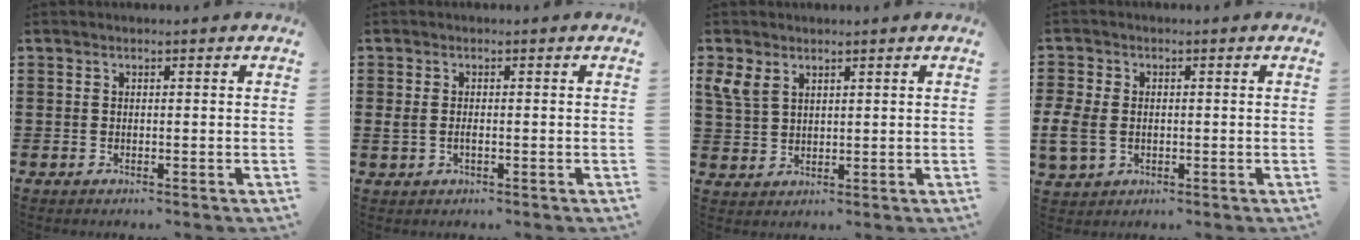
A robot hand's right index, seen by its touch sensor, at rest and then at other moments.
{"total": 0.9, "force": [-0.2, 0.3, 0.8], "torque": [-0.017, -0.002, -0.004]}
{"total": 3.9, "force": [2.3, 2.2, 2.2], "torque": [-0.062, 0.003, 0.043]}
{"total": 4.4, "force": [-0.8, 3.2, 2.8], "torque": [-0.084, -0.002, -0.021]}